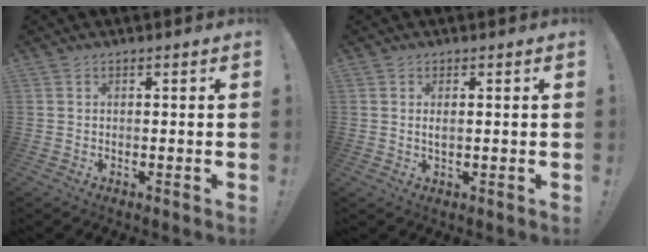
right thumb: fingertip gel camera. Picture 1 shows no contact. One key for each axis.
{"total": 1.5, "fx": 0.2, "fy": 0.0, "fz": 1.4, "tx": -0.021, "ty": -0.003, "tz": 0.001}